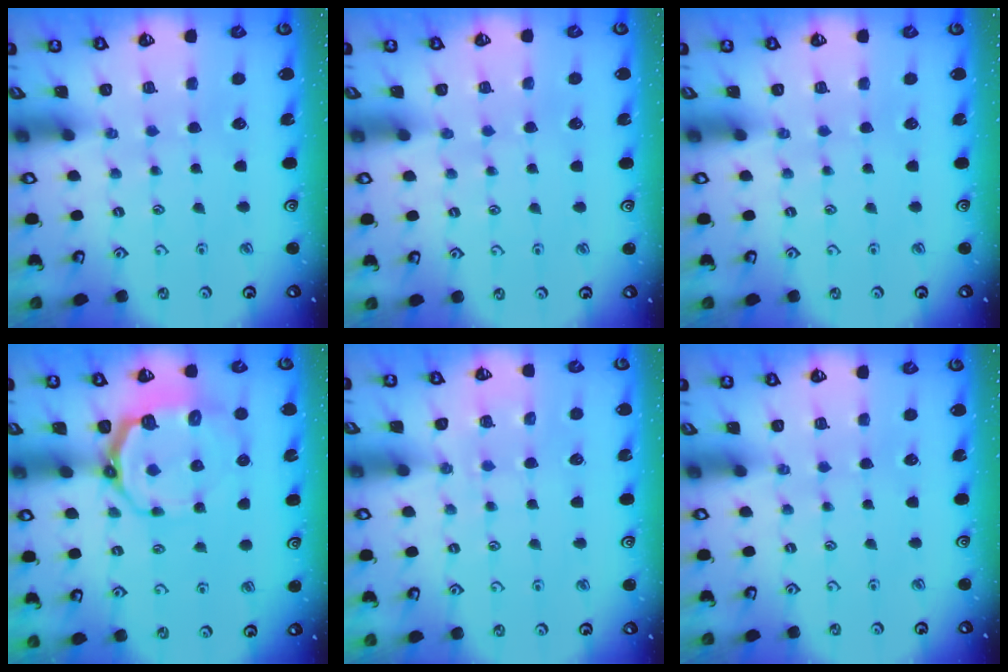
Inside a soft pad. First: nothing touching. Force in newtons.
{"total": 0.8, "press": 0.8, "slide": 0.1}
{"total": 0.0}
{"total": 9.1, "press": 8.1, "slide": 4.2}
{"total": 6.0, "press": 5.9, "slide": 0.7}
{"total": 0.0}